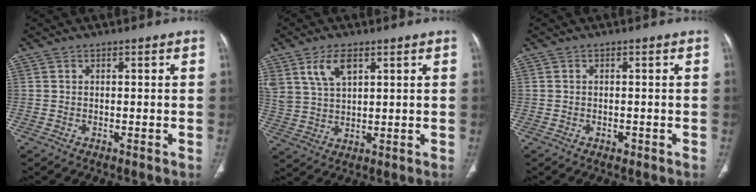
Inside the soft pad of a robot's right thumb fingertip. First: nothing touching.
{"total": 7.7, "force": [4.0, 4.0, 5.2], "torque": [-0.097, -0.013, 0.088]}
{"total": 0.8, "force": [-0.4, 0.6, 0.4], "torque": [-0.004, 0.001, -0.005]}